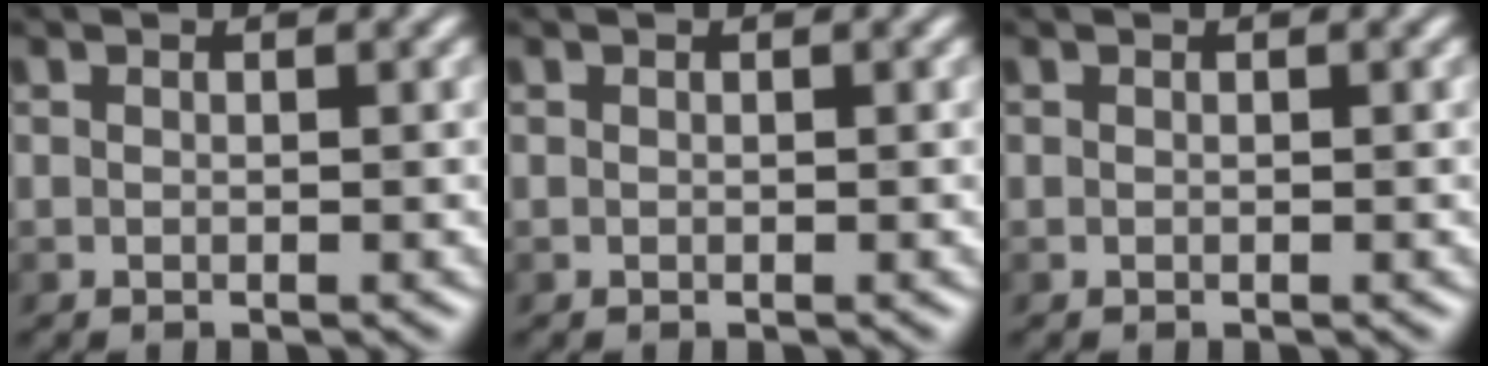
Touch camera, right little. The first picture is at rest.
{"total": 0.0}
{"total": 0.0}